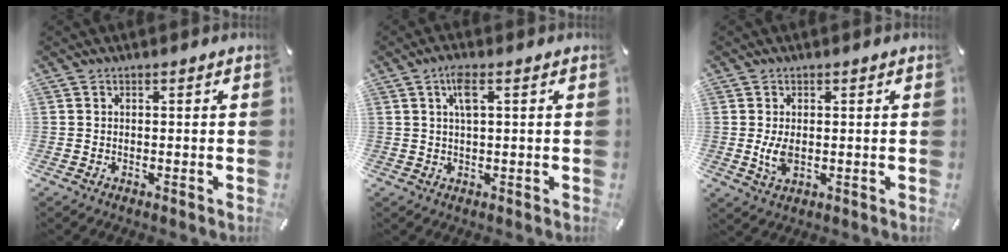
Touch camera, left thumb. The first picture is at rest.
{"total": 4.4, "force": [1.6, 1.2, 3.9], "torque": [-0.082, 0.007, 0.024]}
{"total": 4.3, "force": [0.0, 2.4, 3.5], "torque": [-0.080, -0.007, -0.007]}